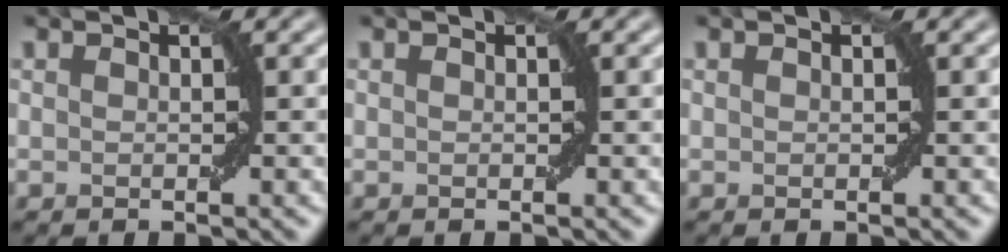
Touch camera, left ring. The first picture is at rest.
{"total": 0.0}
{"total": 0.0}